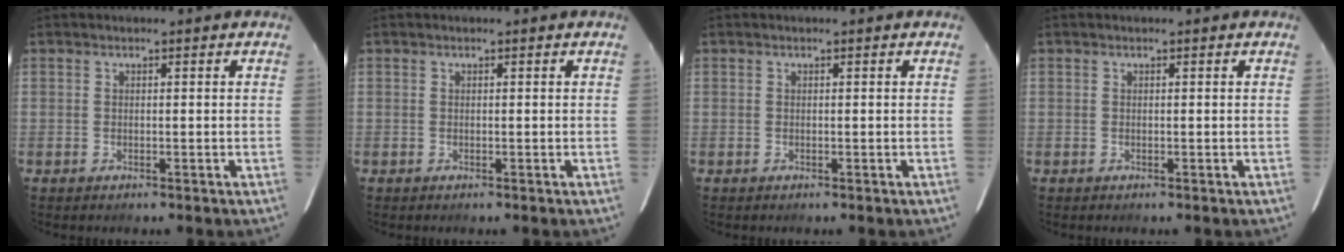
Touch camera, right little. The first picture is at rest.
{"total": 0.0}
{"total": 0.0}
{"total": 0.0}